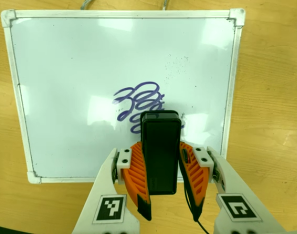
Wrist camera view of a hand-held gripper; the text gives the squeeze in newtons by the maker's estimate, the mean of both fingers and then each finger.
{"total": 6.9, "left": 5.7, "right": 8.1}